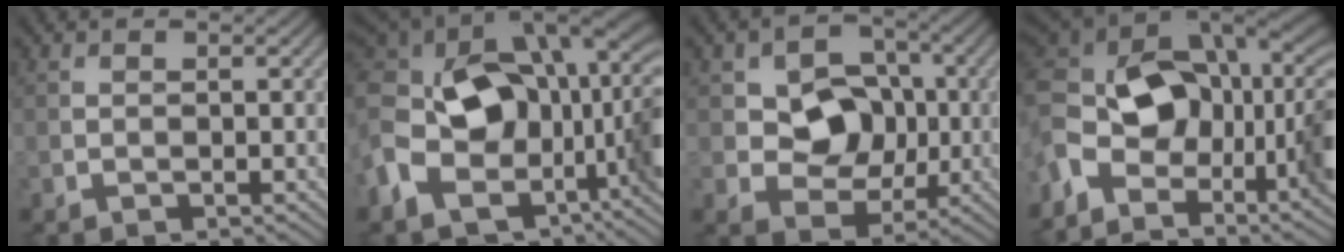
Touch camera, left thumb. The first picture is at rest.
{"total": 17.9, "force": [-3.8, 12.5, 12.3], "torque": [-0.267, -0.010, -0.077]}
{"total": 7.5, "force": [0.3, 6.0, 4.5], "torque": [-0.086, -0.002, -0.005]}
{"total": 16.6, "force": [-3.2, 9.9, 13.0], "torque": [-0.272, 0.004, -0.066]}